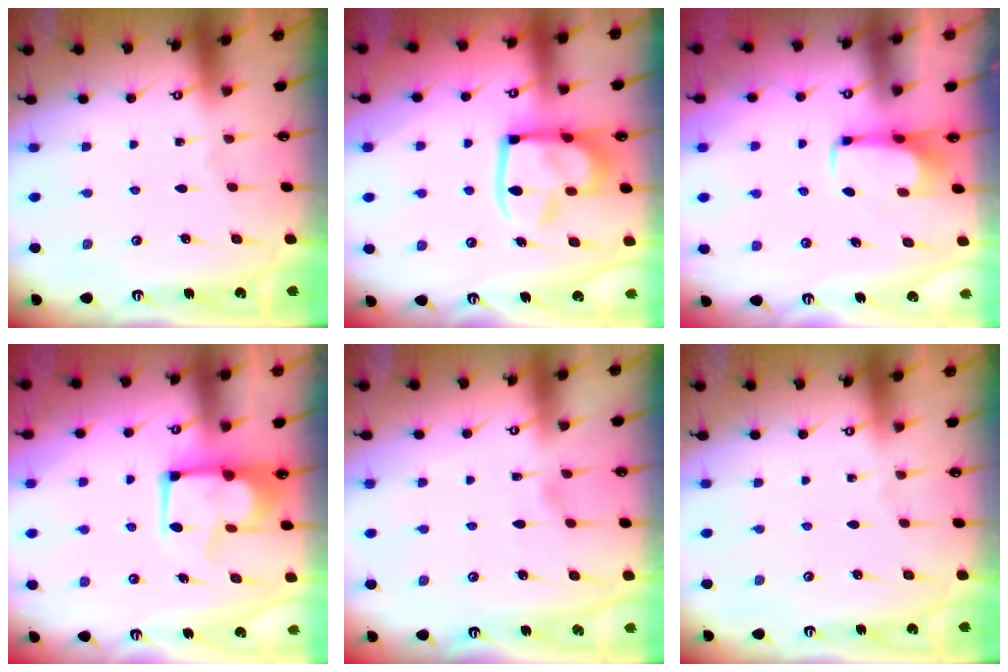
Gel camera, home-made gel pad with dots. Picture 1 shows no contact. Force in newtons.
{"total": 15.6, "press": 15.5, "slide": 2.0}
{"total": 1.6, "press": 1.5, "slide": 0.4}
{"total": 6.9, "press": 6.8, "slide": 0.8}
{"total": 3.9, "press": 3.9, "slide": 0.4}
{"total": 0.0}